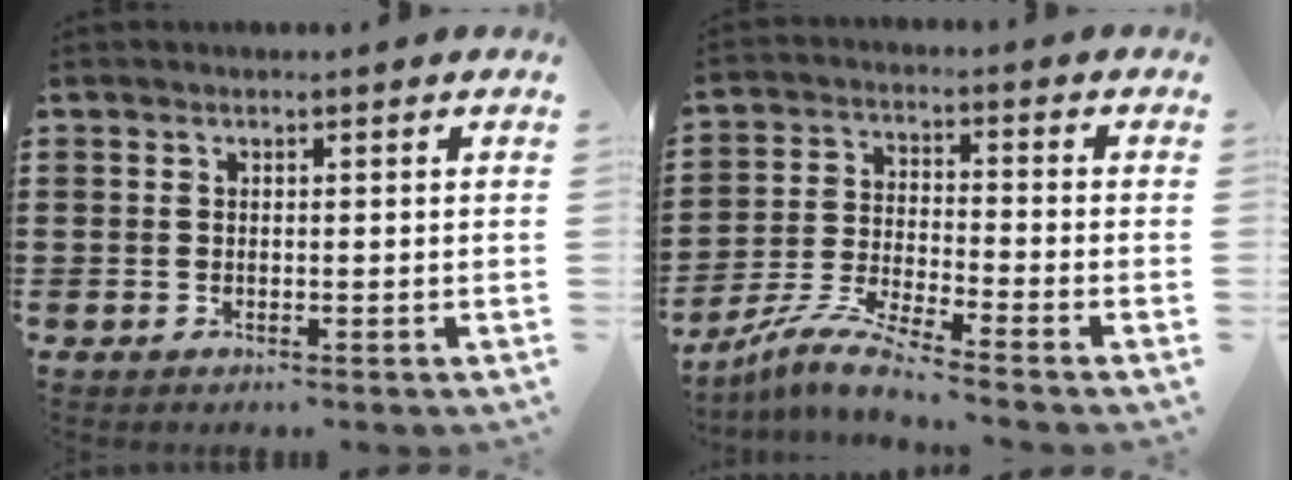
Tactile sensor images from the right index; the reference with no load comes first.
{"total": 6.8, "force": [-6.3, -0.5, 2.6], "torque": [-0.066, -0.013, -0.127]}